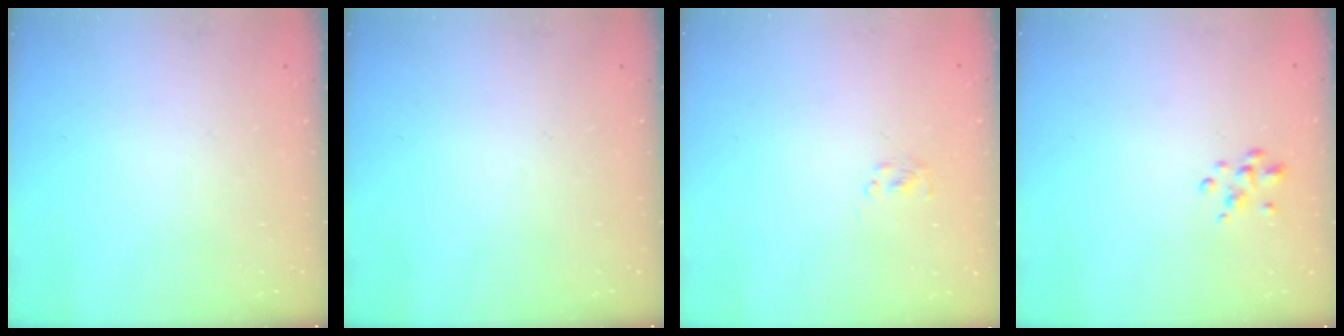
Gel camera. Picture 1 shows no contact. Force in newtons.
{"total": 0.0}
{"total": 1.4, "press": 1.0, "slide": 0.9}
{"total": 2.6, "press": 2.5, "slide": 0.5}